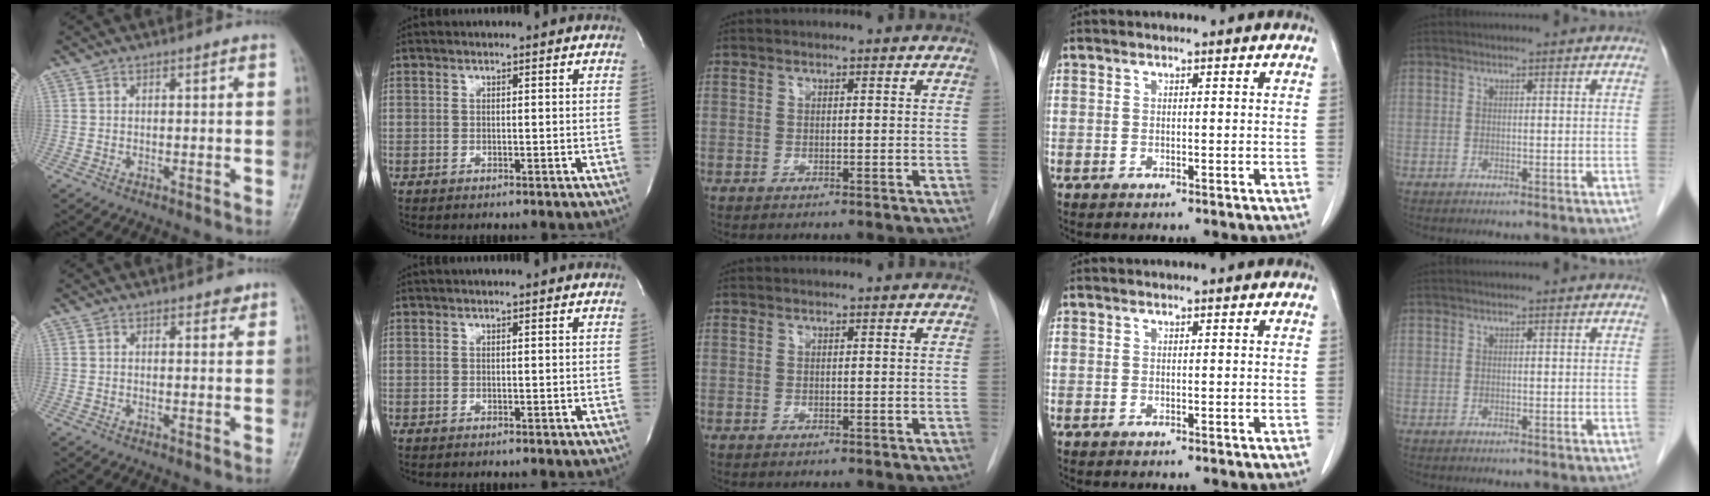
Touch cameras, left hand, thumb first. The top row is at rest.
{"thumb": {"total": 1.7, "force": [1.1, 0.9, 0.8], "torque": [0.002, -0.005, 0.012]}, "index": {"total": 0.5, "force": [0.3, -0.2, 0.4], "torque": [-0.006, 0.012, 0.006]}}